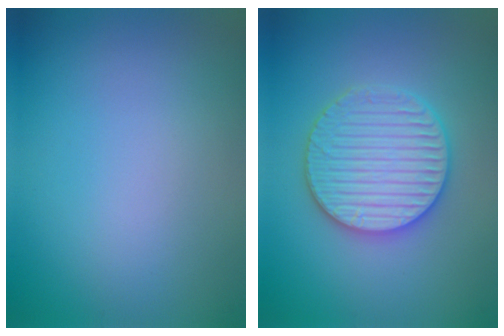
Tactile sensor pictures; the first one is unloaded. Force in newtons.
{"total": 5.9, "press": 5.7, "slide": 1.1}